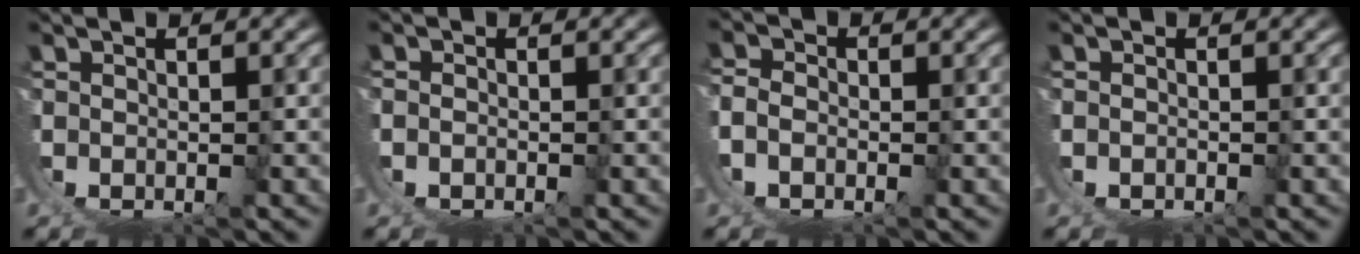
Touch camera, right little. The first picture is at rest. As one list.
[{"total": 1.6, "force": [-0.2, 1.5, 0.6], "torque": [-0.023, -0.003, -0.004]}, {"total": 4.7, "force": [0.4, 4.1, 2.2], "torque": [-0.068, -0.011, 0.006]}, {"total": 1.1, "force": [-0.4, 1.0, 0.4], "torque": [-0.012, -0.001, -0.006]}]